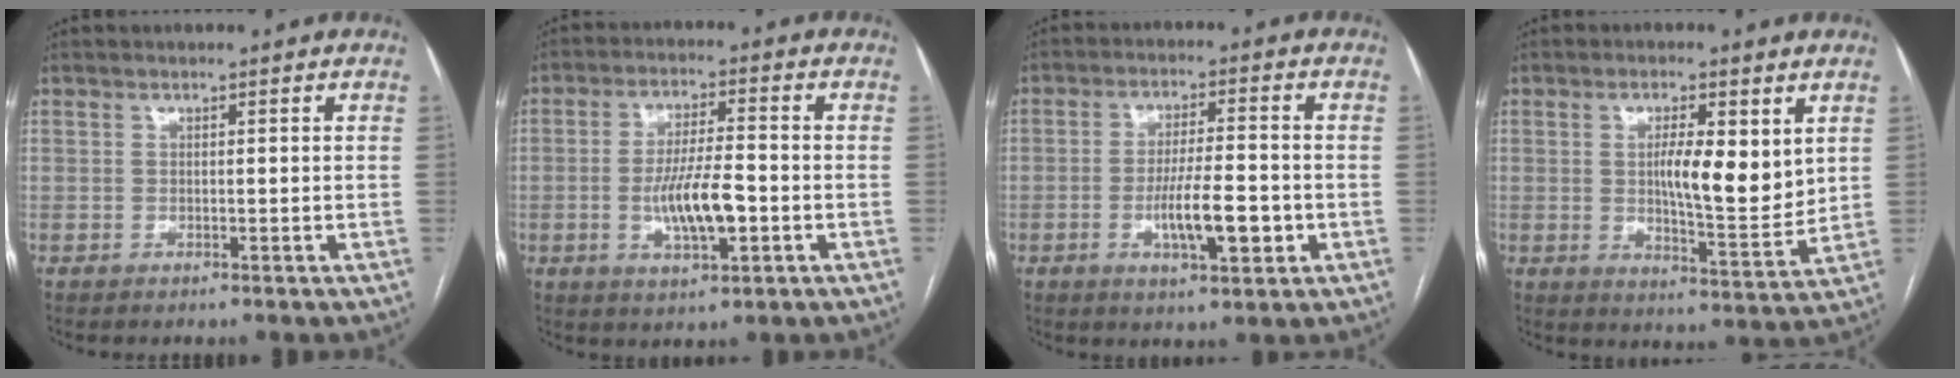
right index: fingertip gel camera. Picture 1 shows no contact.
{"total": 8.4, "force": [-2.0, 2.0, 7.9], "torque": [-0.151, 0.001, -0.033]}
{"total": 8.3, "force": [-2.4, 1.7, 7.8], "torque": [-0.137, -0.003, -0.038]}
{"total": 9.1, "force": [2.3, 2.4, 8.5], "torque": [-0.133, -0.009, 0.040]}